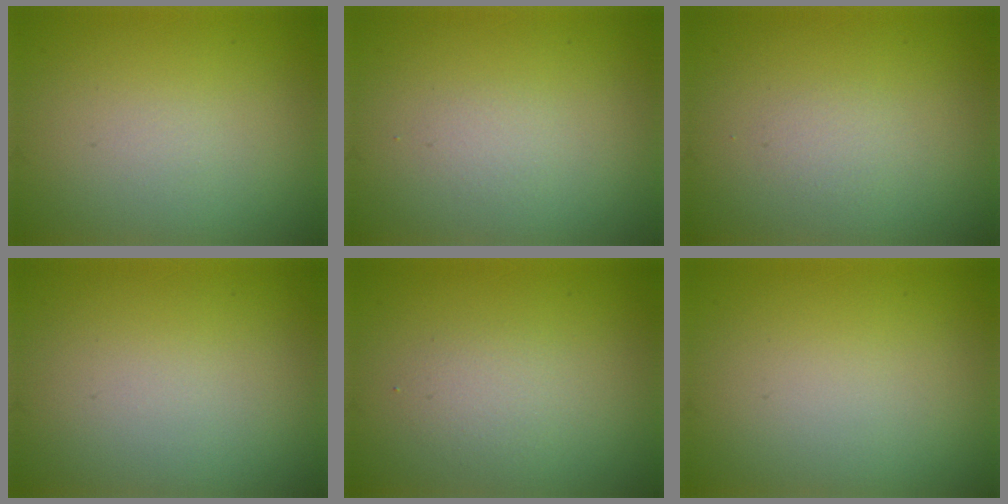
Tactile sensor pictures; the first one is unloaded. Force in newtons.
{"total": 0.7, "press": 0.7, "slide": 0.0}
{"total": 0.7, "press": 0.7, "slide": 0.0}
{"total": 0.0}
{"total": 1.6, "press": 1.6, "slide": 0.2}
{"total": 0.0}